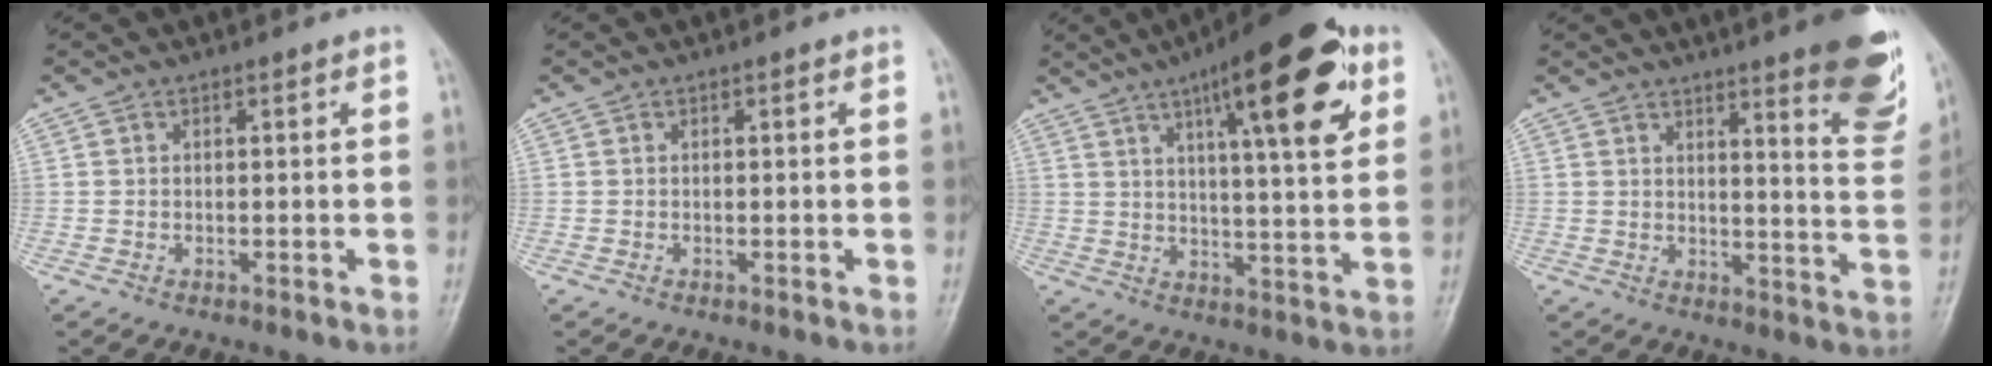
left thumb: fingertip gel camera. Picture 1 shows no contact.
{"total": 0.0}
{"total": 20.0, "force": [9.3, 5.2, 16.9], "torque": [-0.219, -0.021, 0.131]}
{"total": 15.3, "force": [9.8, 2.7, 11.5], "torque": [-0.115, -0.064, 0.120]}